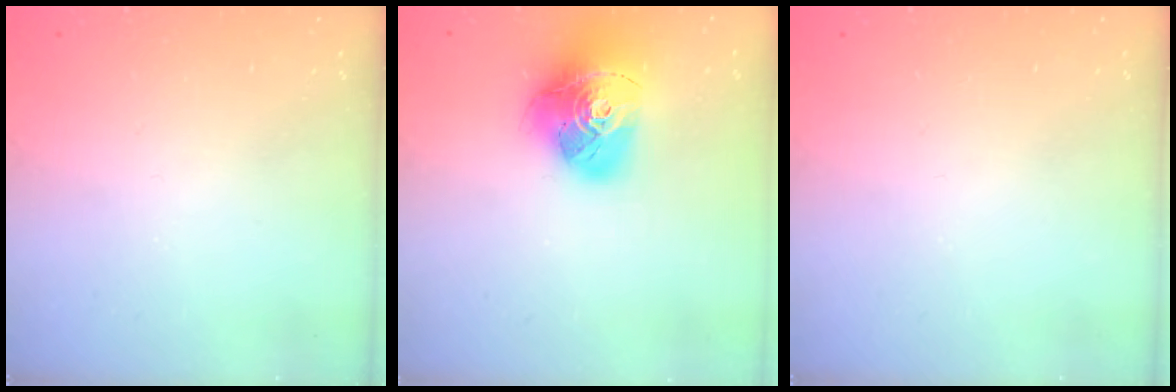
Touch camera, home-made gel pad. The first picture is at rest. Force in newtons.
{"total": 18.0, "press": 17.9, "slide": 1.9}
{"total": 0.0}